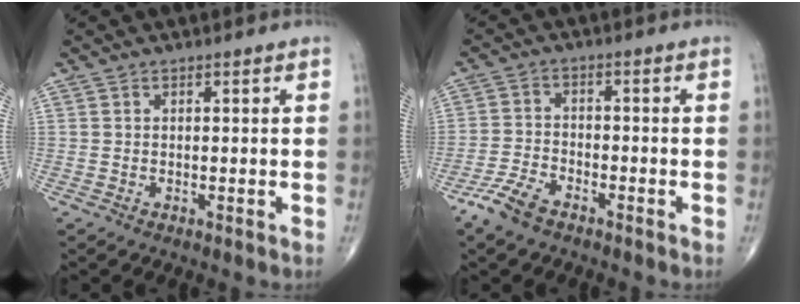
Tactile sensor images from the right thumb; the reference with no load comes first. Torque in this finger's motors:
{"motor_torque": [4.09, 0.88, 0.12, -0.77, 0.03]}